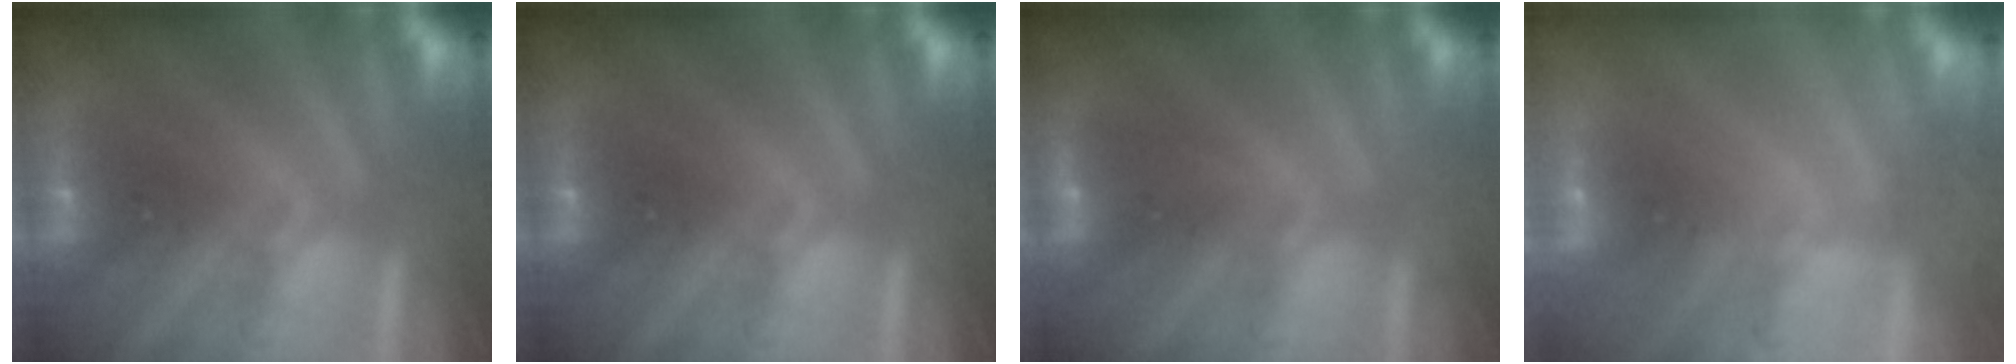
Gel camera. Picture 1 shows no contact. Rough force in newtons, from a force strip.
{"total": 0.0}
{"total": 2.9}
{"total": 2.4}